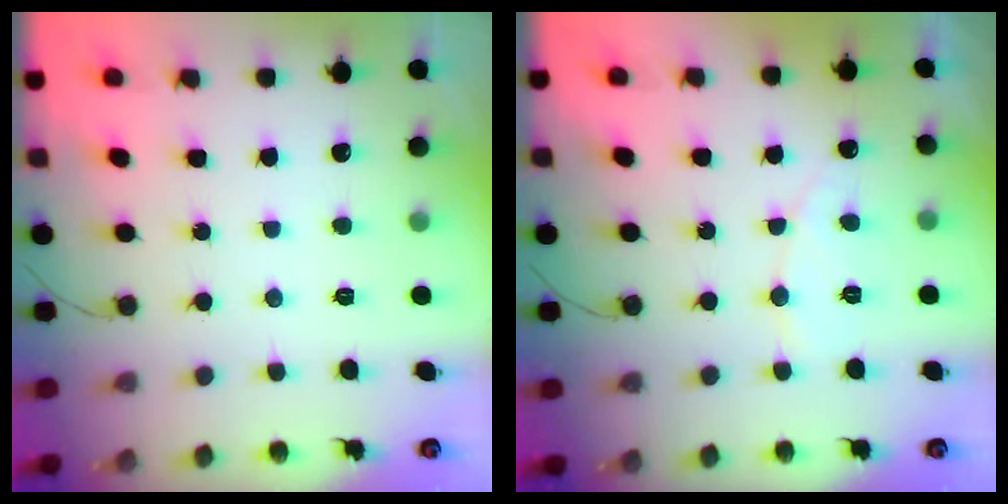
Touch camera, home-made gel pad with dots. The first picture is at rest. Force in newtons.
{"total": 5.4, "press": 5.3, "slide": 0.4}